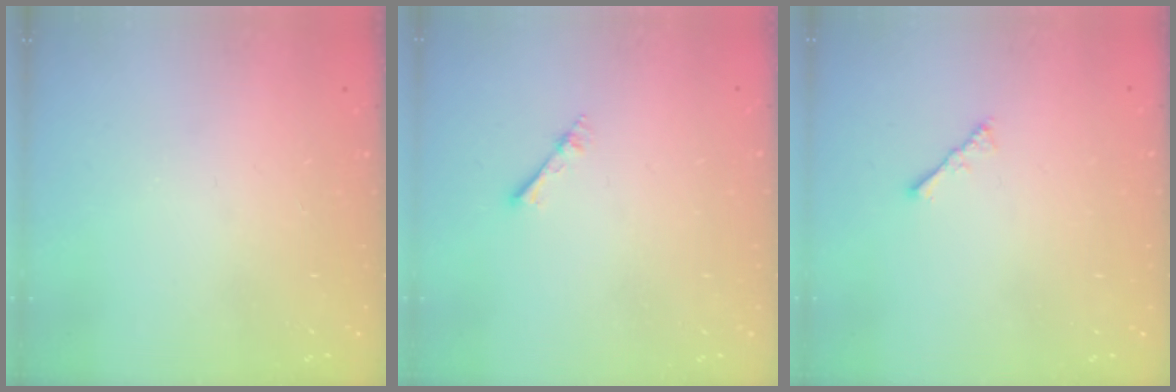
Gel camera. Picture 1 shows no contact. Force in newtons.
{"total": 3.7, "press": 3.7, "slide": 0.5}
{"total": 2.2, "press": 2.1, "slide": 0.5}